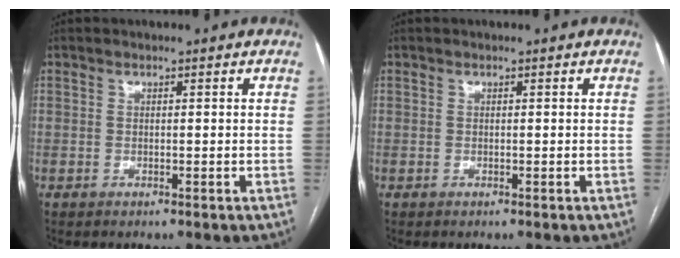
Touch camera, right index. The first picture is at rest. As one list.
[{"total": 0.0}]